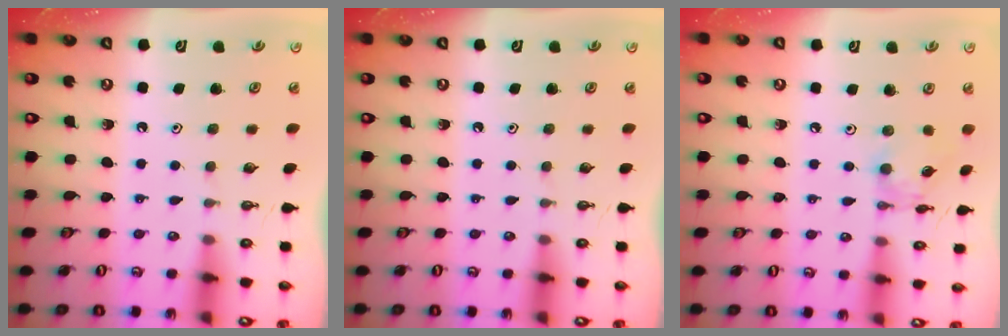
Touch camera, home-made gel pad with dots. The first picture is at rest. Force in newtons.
{"total": 0.0}
{"total": 5.0, "press": 5.0, "slide": 0.2}